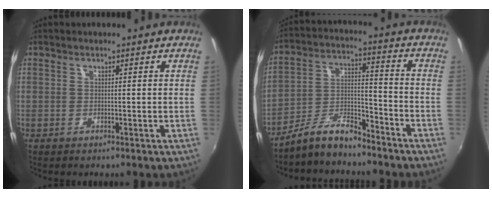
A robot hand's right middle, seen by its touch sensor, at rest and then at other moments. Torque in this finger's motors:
{"motor_torque": [0.96, -1.18, 0.24, 0.07]}